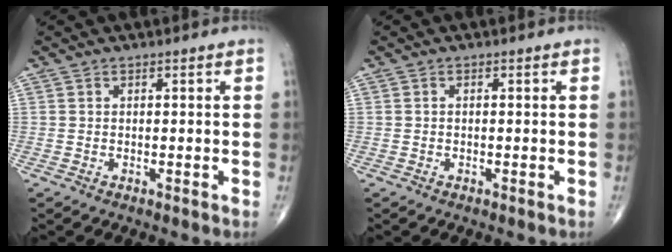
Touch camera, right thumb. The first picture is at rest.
{"total": 0.0}